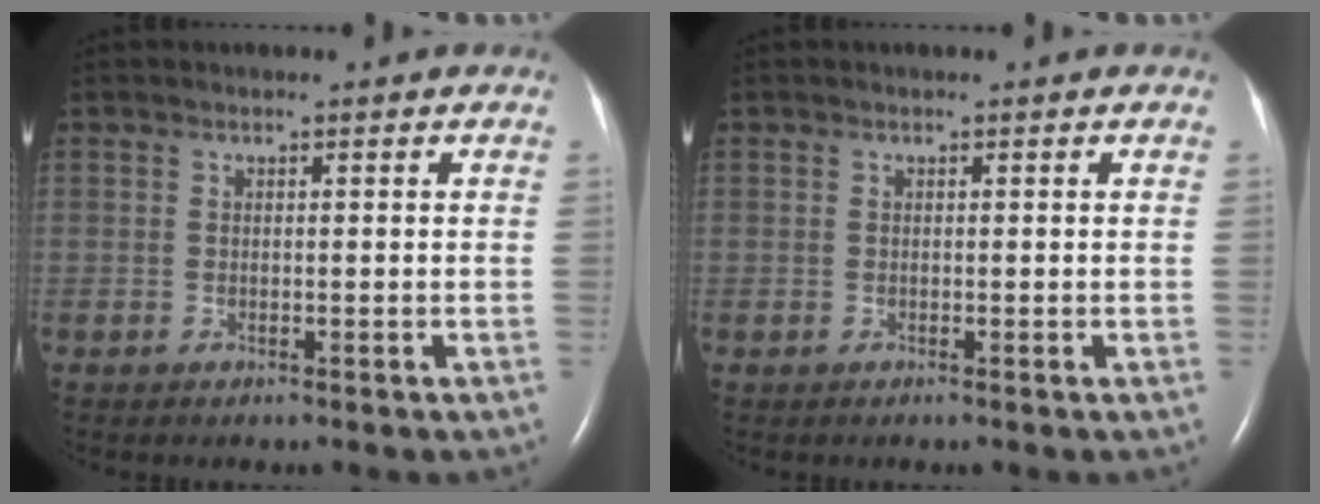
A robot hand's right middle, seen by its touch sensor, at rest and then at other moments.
{"total": 0.0}